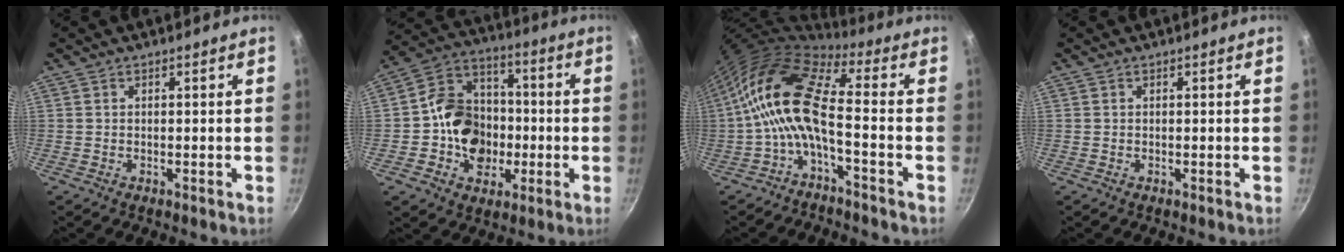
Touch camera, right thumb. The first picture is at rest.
{"total": 15.3, "force": [-2.0, 12.8, 8.1], "torque": [-0.104, 0.033, -0.045]}
{"total": 13.6, "force": [-1.9, 5.1, 12.5], "torque": [-0.248, 0.037, -0.051]}
{"total": 0.0}